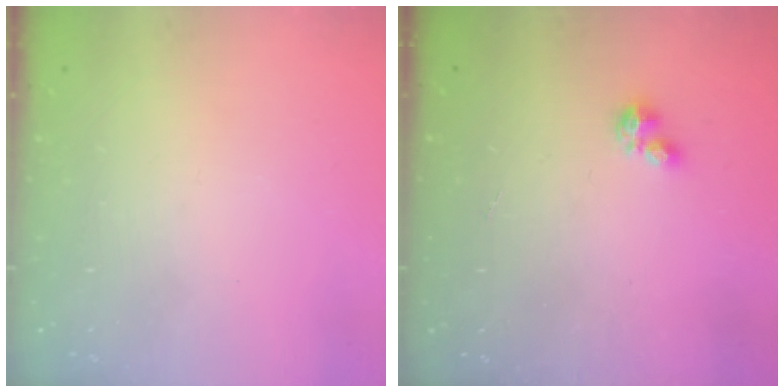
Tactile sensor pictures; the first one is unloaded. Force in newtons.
{"total": 1.0, "press": 1.0, "slide": 0.1}